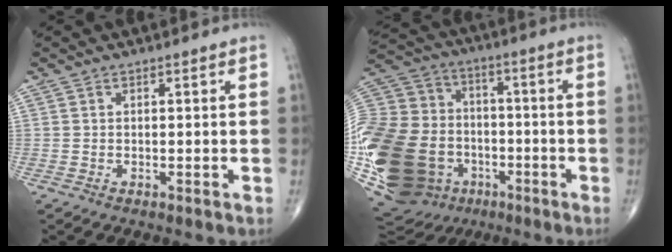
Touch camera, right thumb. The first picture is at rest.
{"total": 37.6, "force": [-11.6, 28.2, 22.0], "torque": [-0.581, 0.055, -0.204]}